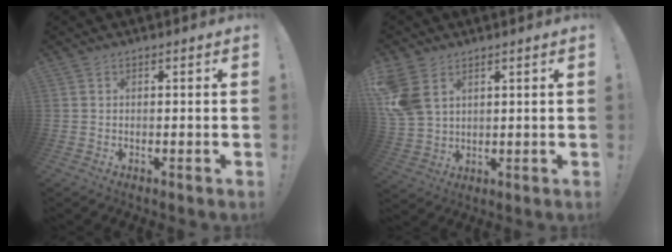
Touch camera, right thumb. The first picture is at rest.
{"total": 9.2, "force": [4.3, 6.3, 5.1], "torque": [-0.110, -0.015, 0.088]}